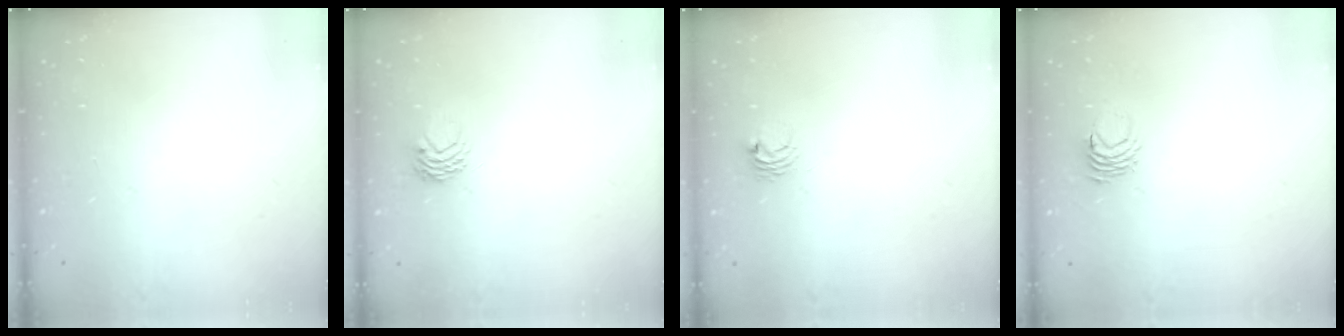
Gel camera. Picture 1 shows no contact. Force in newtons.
{"total": 3.5, "press": 3.4, "slide": 0.4}
{"total": 3.7, "press": 3.7, "slide": 0.3}
{"total": 4.2, "press": 4.2, "slide": 0.4}